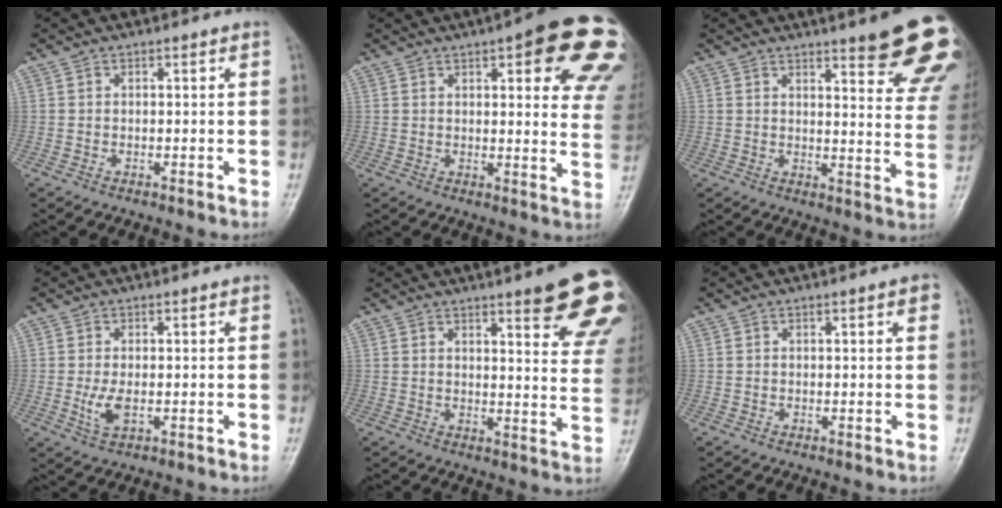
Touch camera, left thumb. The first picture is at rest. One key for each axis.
{"total": 21.2, "fx": 10.0, "fy": 6.4, "fz": 17.5, "tx": -0.170, "ty": -0.021, "tz": 0.110}
{"total": 18.9, "fx": 12.7, "fy": 4.0, "fz": 13.4, "tx": -0.136, "ty": -0.061, "tz": 0.143}
{"total": 3.5, "fx": -0.6, "fy": 1.8, "fz": 3.0, "tx": -0.064, "ty": -0.005, "tz": -0.009}
{"total": 16.8, "fx": 10.3, "fy": 3.4, "fz": 12.8, "tx": -0.127, "ty": -0.048, "tz": 0.115}
{"total": 1.7, "fx": 0.7, "fy": 0.4, "fz": 1.5, "tx": -0.018, "ty": 0.001, "tz": 0.007}